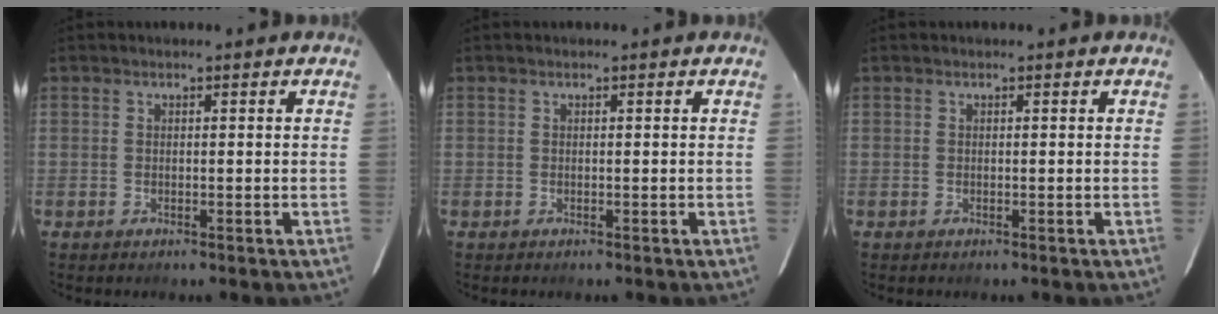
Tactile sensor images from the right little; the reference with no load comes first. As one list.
[{"total": 0.0}, {"total": 0.0}]